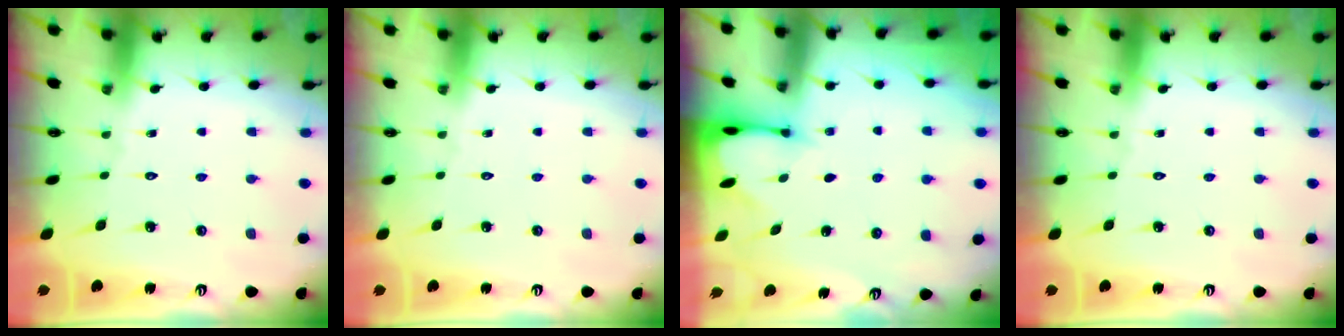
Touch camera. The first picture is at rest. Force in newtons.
{"total": 0.0}
{"total": 2.3, "press": 2.3, "slide": 0.1}
{"total": 0.0}